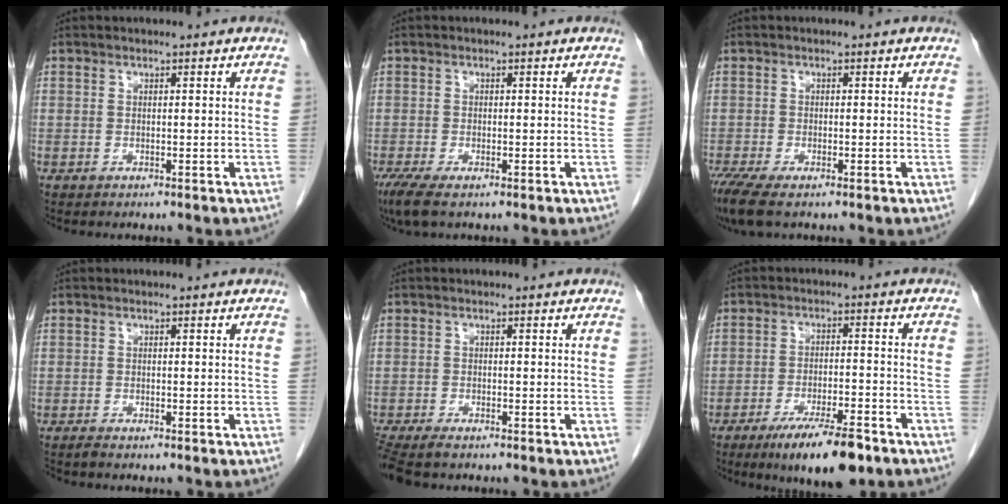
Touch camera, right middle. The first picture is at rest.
{"total": 3.8, "force": [-2.4, 1.0, 2.8], "torque": [-0.061, -0.013, -0.042]}
{"total": 5.3, "force": [-3.6, 1.4, 3.6], "torque": [-0.074, -0.017, -0.064]}
{"total": 0.6, "force": [-0.6, -0.1, 0.1], "torque": [-0.008, -0.002, -0.013]}
{"total": 5.0, "force": [-4.1, 1.0, 2.6], "torque": [-0.045, -0.013, -0.069]}
{"total": 10.3, "force": [-7.0, 2.0, 7.3], "torque": [-0.116, -0.015, -0.111]}